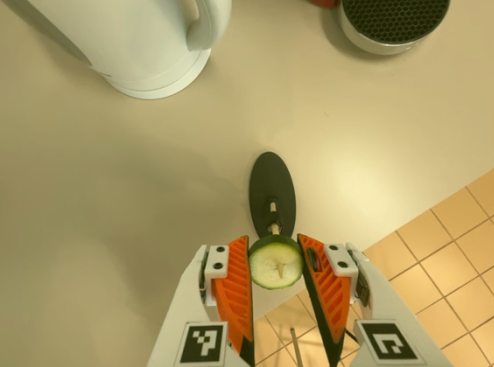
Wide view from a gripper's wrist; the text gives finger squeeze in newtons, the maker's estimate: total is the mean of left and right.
{"total": 9.4, "left": 9.2, "right": 9.5}